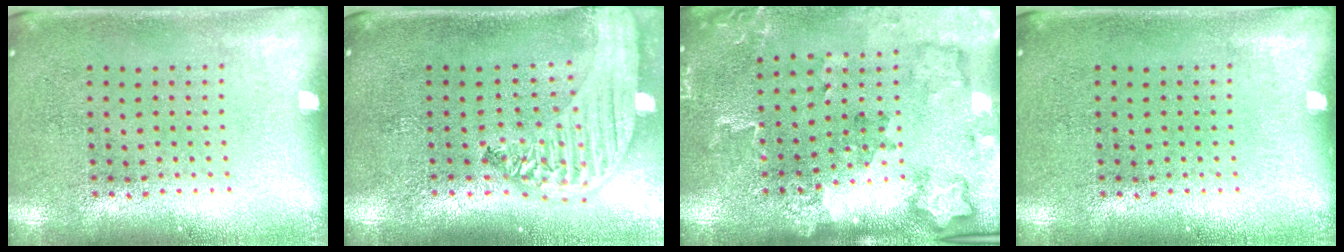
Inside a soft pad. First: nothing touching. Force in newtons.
{"total": 3.1, "press": 2.4, "slide": 1.9}
{"total": 1.8, "press": 1.7, "slide": 0.4}
{"total": 0.0}